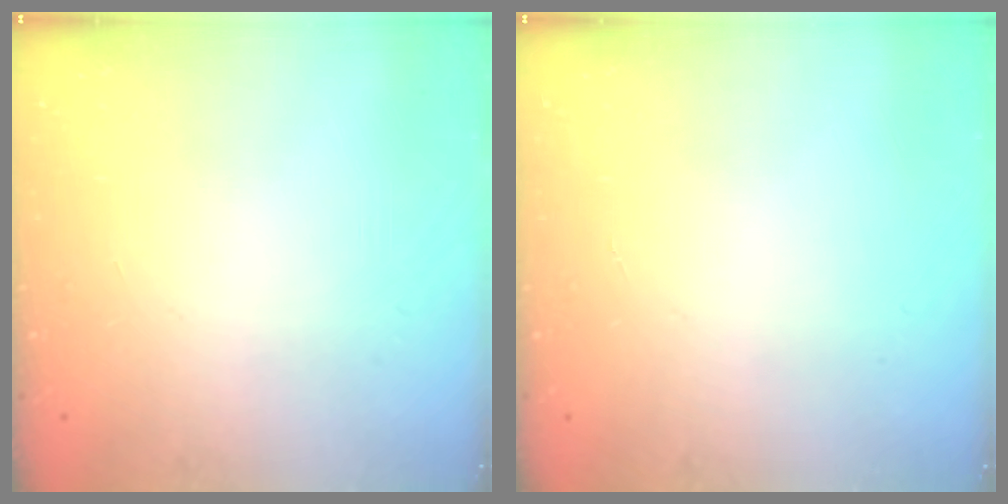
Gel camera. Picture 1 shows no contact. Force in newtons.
{"total": 0.0}